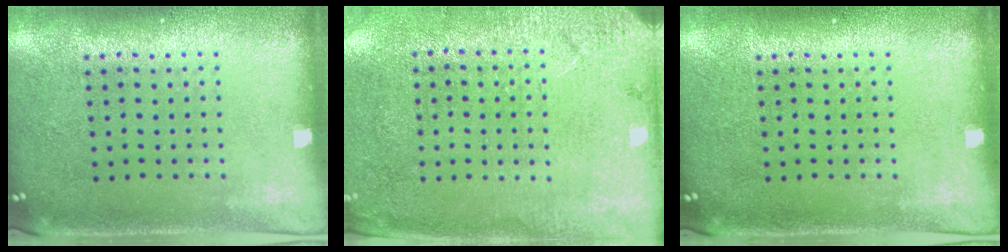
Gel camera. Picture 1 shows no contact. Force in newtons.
{"total": 2.6, "press": 2.3, "slide": 1.0}
{"total": 0.0}